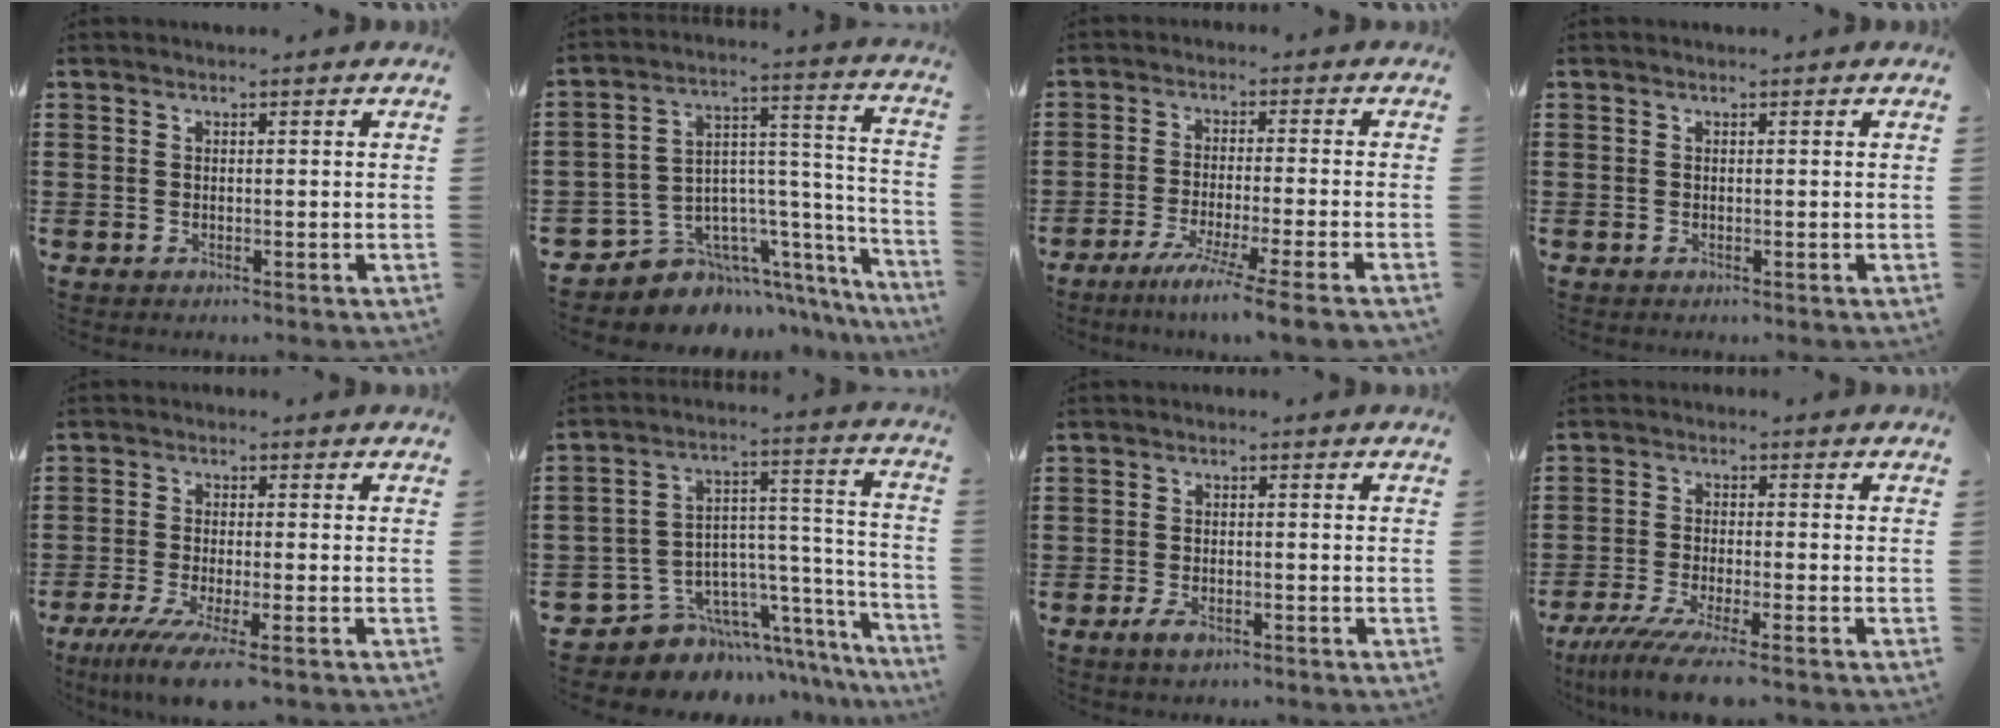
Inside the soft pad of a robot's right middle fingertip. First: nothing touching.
{"total": 7.1, "force": [-5.3, 4.7, 0.6], "torque": [-0.018, -0.003, -0.089]}
{"total": 5.7, "force": [-4.5, -1.2, 3.3], "torque": [-0.056, -0.023, -0.084]}
{"total": 0.0}
{"total": 5.8, "force": [-3.8, 0.5, 4.4], "torque": [-0.092, -0.022, -0.066]}
{"total": 7.5, "force": [-5.6, 4.9, 1.2], "torque": [-0.032, -0.007, -0.094]}
{"total": 2.3, "force": [-1.3, 1.0, 1.7], "torque": [-0.044, -0.008, -0.027]}
{"total": 6.3, "force": [-4.9, 0.1, 4.0], "torque": [-0.091, -0.024, -0.092]}